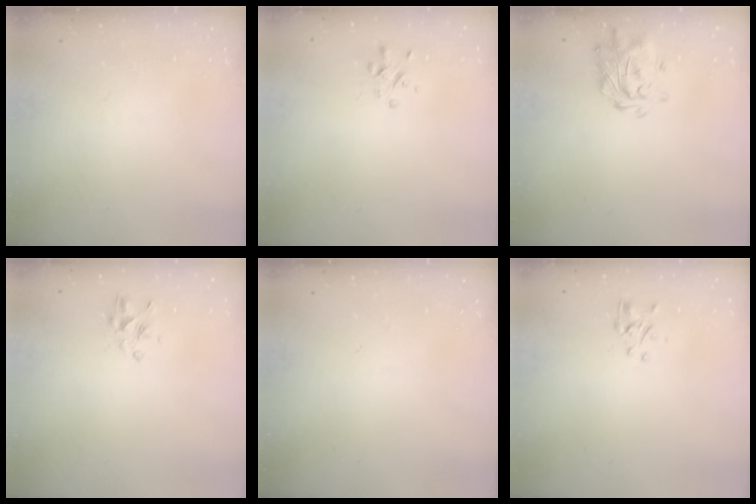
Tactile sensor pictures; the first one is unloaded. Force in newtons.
{"total": 2.0, "press": 1.9, "slide": 0.6}
{"total": 1.9, "press": 1.8, "slide": 0.6}
{"total": 3.0, "press": 2.7, "slide": 1.2}
{"total": 0.0}
{"total": 1.2, "press": 1.1, "slide": 0.5}